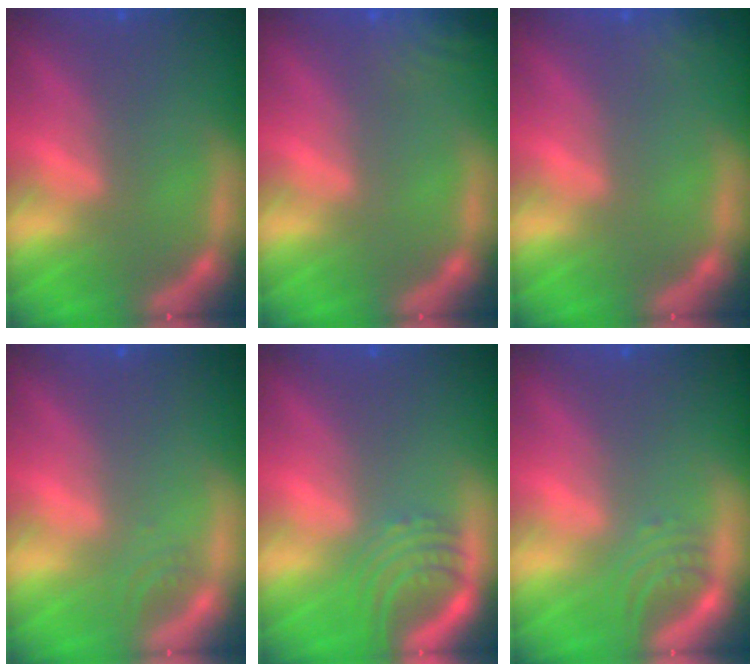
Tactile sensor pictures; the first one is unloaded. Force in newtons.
{"total": 4.6}
{"total": 1.4}
{"total": 1.0}
{"total": 4.5}
{"total": 2.5}